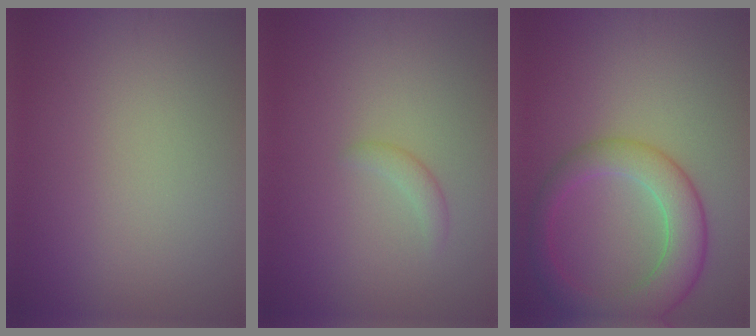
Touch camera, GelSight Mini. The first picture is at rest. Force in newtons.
{"total": 1.1, "press": 1.1, "slide": 0.0}
{"total": 5.8, "press": 5.8, "slide": 0.3}